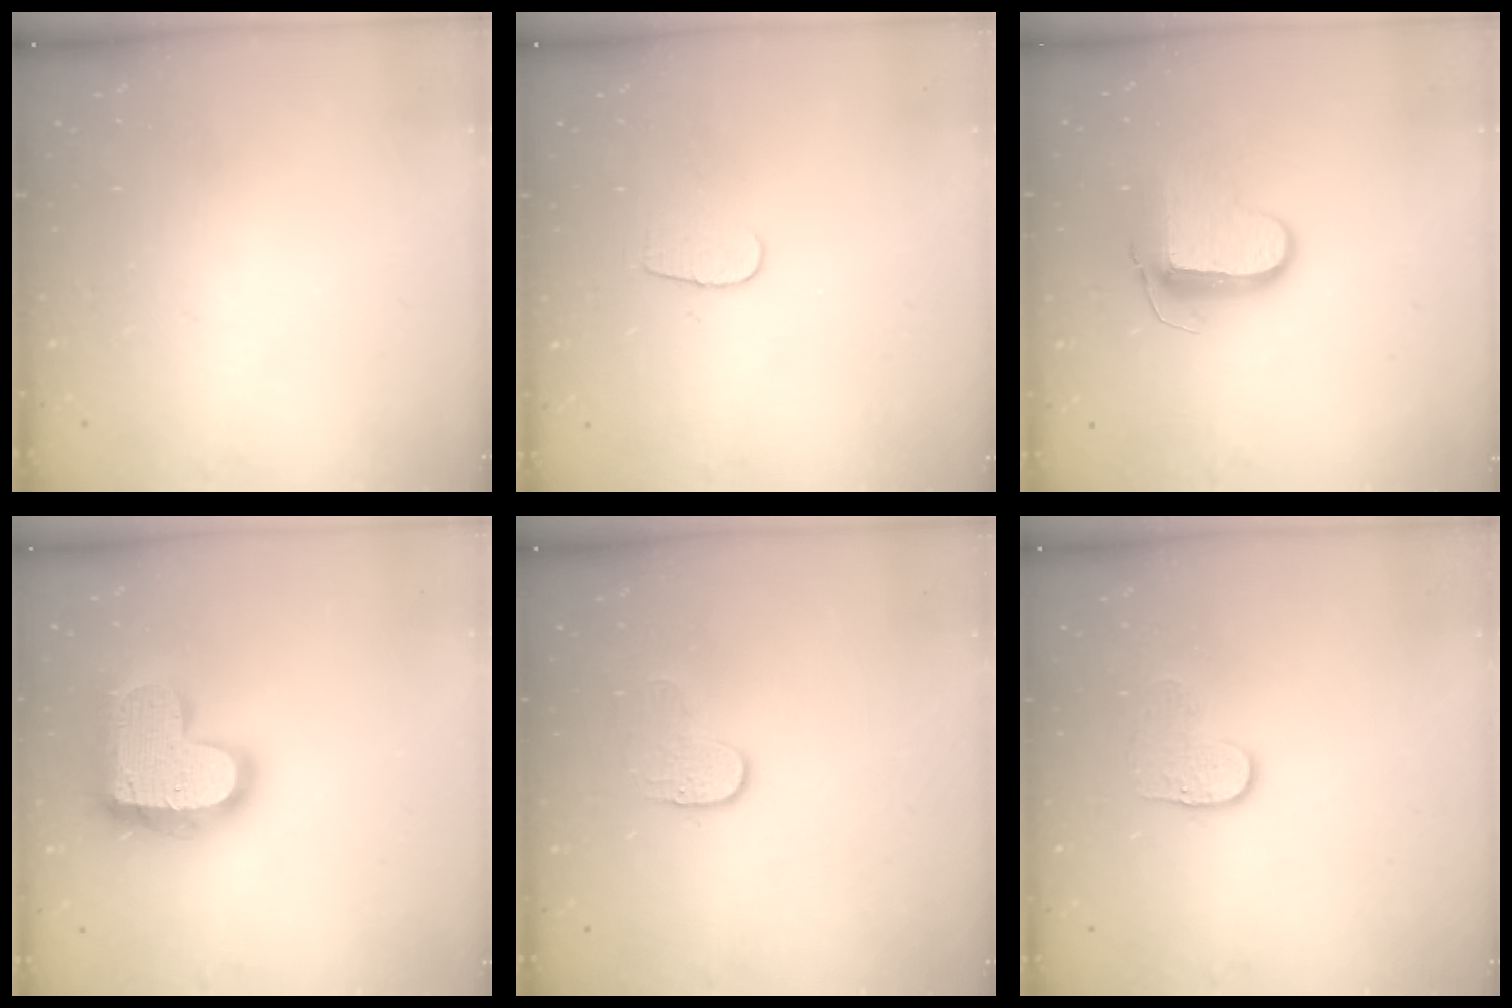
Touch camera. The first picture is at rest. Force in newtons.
{"total": 5.4, "press": 5.4, "slide": 0.6}
{"total": 9.4, "press": 9.4, "slide": 0.7}
{"total": 20.5, "press": 20.4, "slide": 1.5}
{"total": 4.1, "press": 4.1, "slide": 0.3}
{"total": 4.0, "press": 4.0, "slide": 0.4}